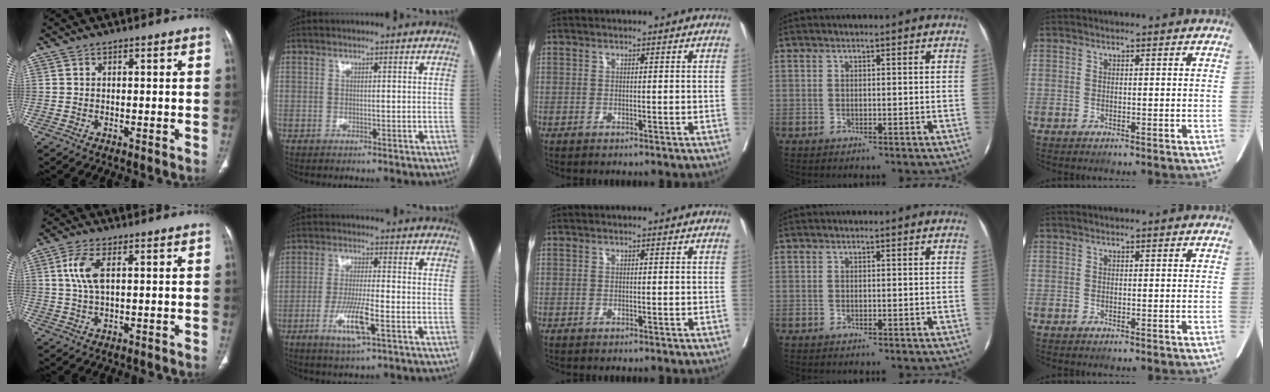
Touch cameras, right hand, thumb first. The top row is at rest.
{"thumb": {"total": 5.9, "force": [1.6, 2.5, 5.1], "torque": [-0.122, 0.001, 0.032]}, "index": {"total": 7.6, "force": [-3.0, 0.7, 7.0], "torque": [-0.138, -0.013, -0.051]}}